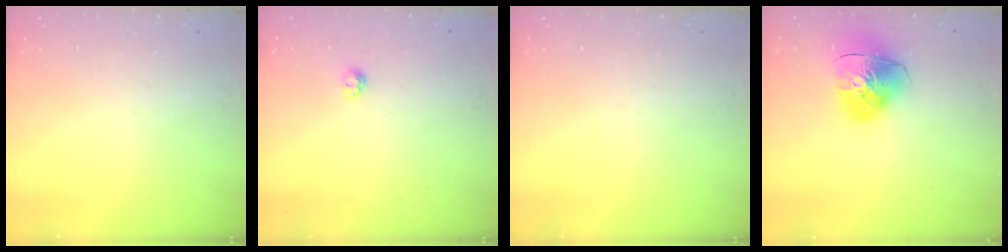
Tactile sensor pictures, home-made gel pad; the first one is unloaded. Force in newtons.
{"total": 4.2, "press": 4.1, "slide": 0.4}
{"total": 0.0}
{"total": 12.7, "press": 12.6, "slide": 1.7}